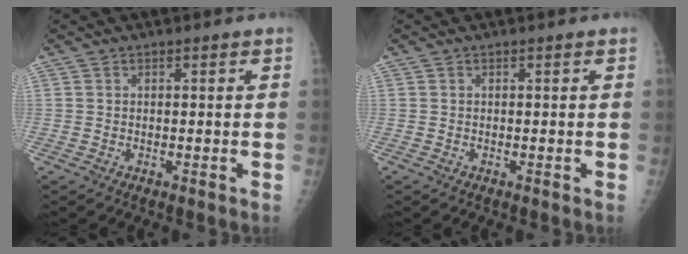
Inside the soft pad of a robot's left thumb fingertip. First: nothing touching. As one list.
[{"total": 0.0}]